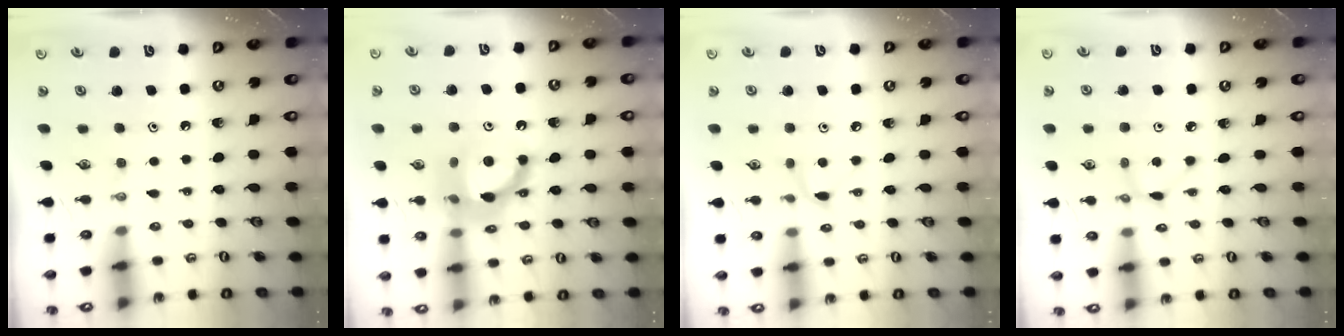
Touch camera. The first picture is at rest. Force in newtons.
{"total": 11.8, "press": 11.7, "slide": 1.0}
{"total": 4.8, "press": 4.8, "slide": 0.6}
{"total": 2.8, "press": 2.8, "slide": 0.3}